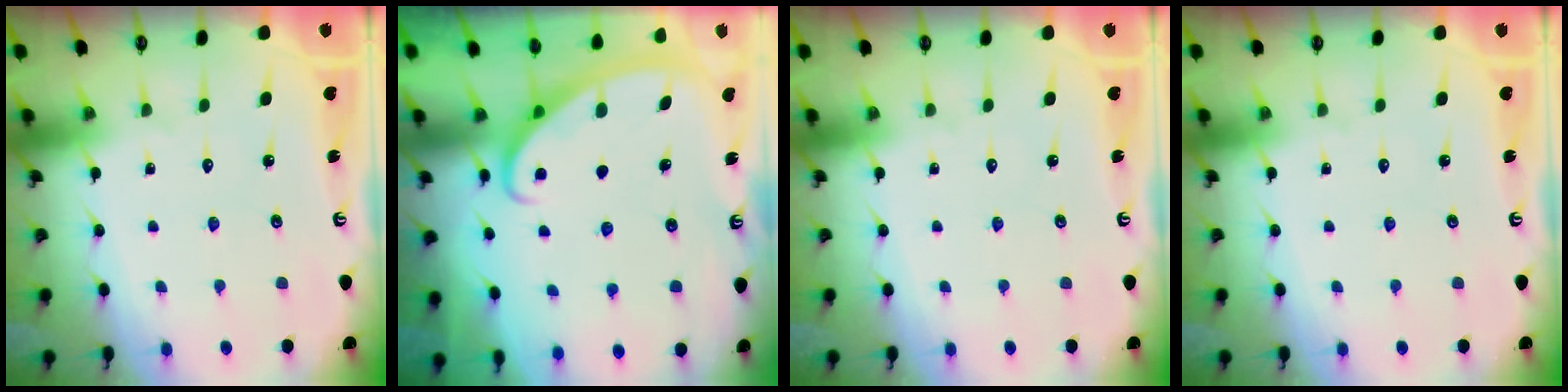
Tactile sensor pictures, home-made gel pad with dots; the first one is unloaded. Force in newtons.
{"total": 2.8, "press": 2.7, "slide": 0.3}
{"total": 0.0}
{"total": 0.0}